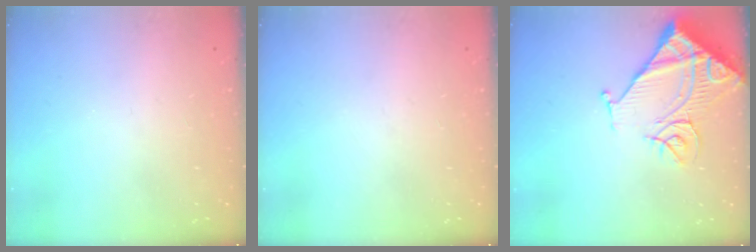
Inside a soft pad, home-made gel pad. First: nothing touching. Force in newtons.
{"total": 0.0}
{"total": 17.1, "press": 17.0, "slide": 1.8}